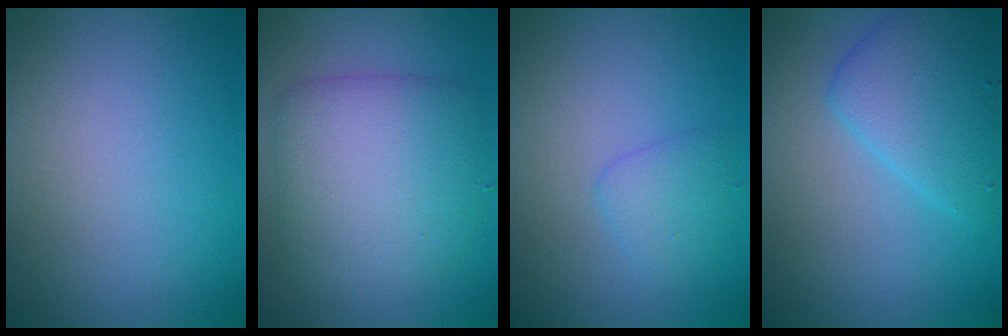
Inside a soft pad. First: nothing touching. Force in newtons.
{"total": 6.2, "press": 6.2, "slide": 0.2}
{"total": 1.7, "press": 1.7, "slide": 0.2}
{"total": 3.0, "press": 3.0, "slide": 0.1}